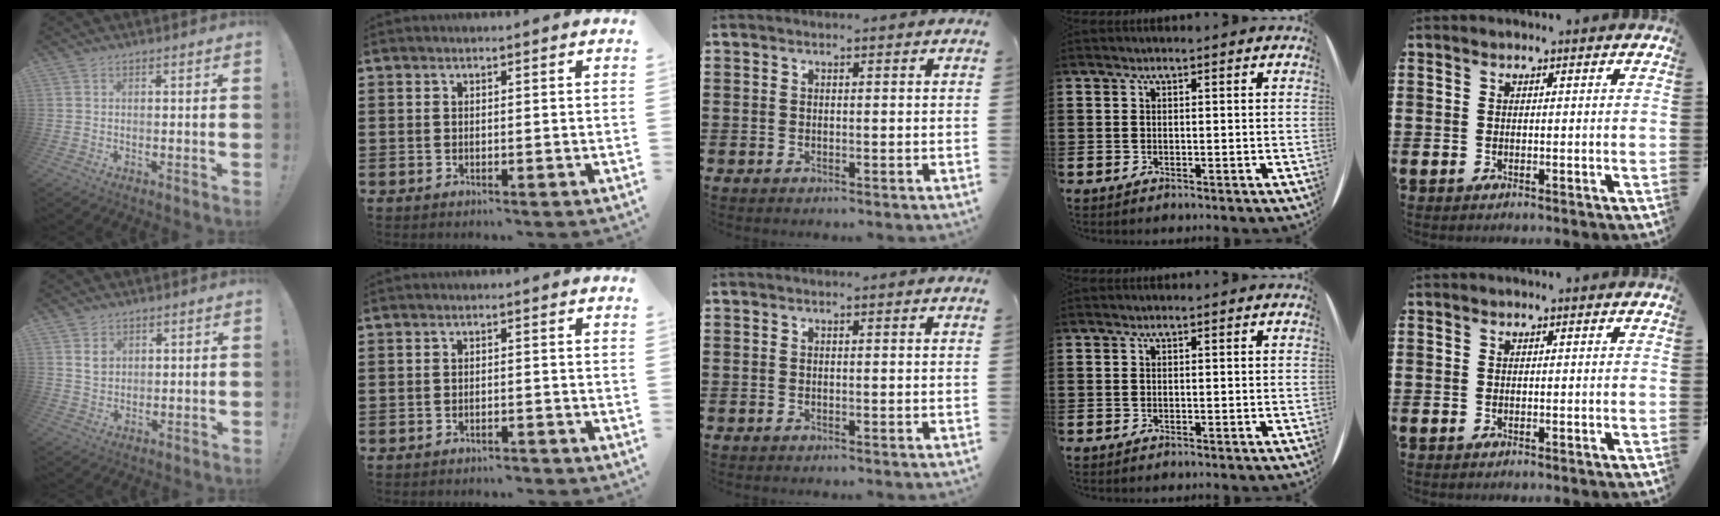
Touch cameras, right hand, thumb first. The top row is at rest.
{"thumb": {"total": 4.3, "force": [2.2, 3.5, 1.5], "torque": [-0.009, -0.008, 0.037]}, "index": {"total": 1.5, "force": [-1.4, 0.2, 0.2], "torque": [-0.009, 0.002, -0.030]}}